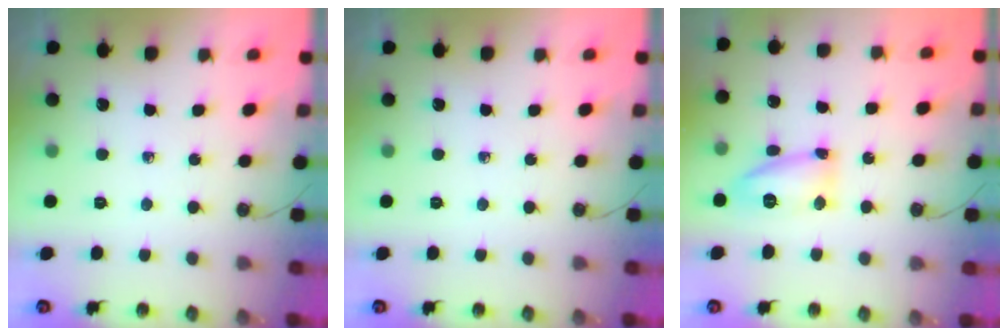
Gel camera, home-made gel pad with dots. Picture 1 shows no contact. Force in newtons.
{"total": 0.0}
{"total": 11.1, "press": 10.9, "slide": 2.4}